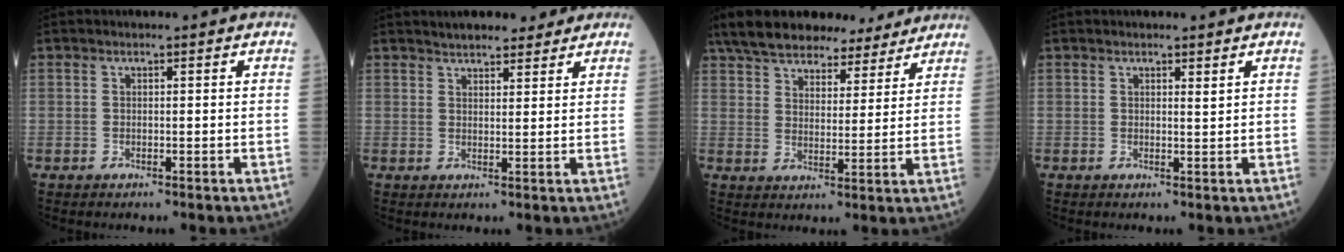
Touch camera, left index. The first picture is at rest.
{"total": 7.1, "force": [6.1, 2.2, 2.9], "torque": [-0.036, 0.020, 0.088]}
{"total": 18.8, "force": [16.0, 5.8, 8.0], "torque": [-0.139, 0.037, 0.237]}
{"total": 0.7, "force": [0.5, 0.0, 0.5], "torque": [-0.008, -0.005, 0.008]}